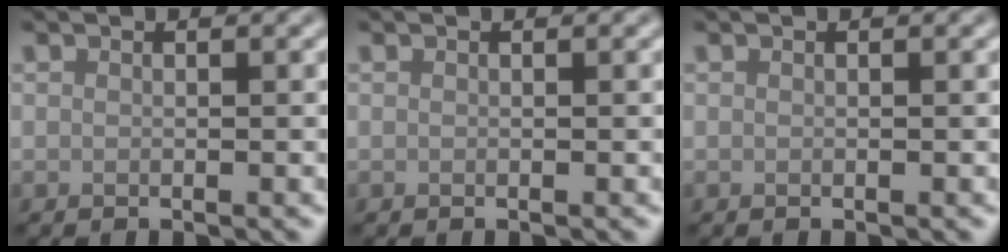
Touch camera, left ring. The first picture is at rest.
{"total": 0.0}
{"total": 0.0}